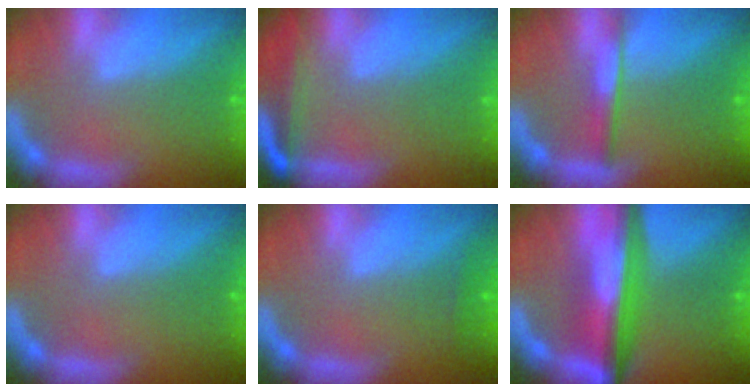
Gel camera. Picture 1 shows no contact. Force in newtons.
{"total": 5.0}
{"total": 2.5}
{"total": 0.0}
{"total": 0.9}
{"total": 9.0}